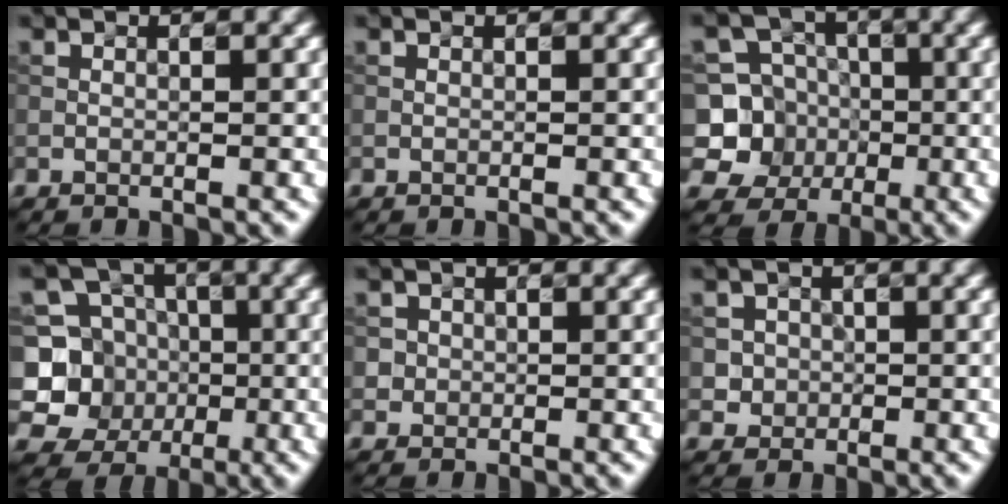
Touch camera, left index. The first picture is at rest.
{"total": 0.0}
{"total": 7.4, "force": [-1.4, 7.1, 1.7], "torque": [-0.042, 0.017, -0.051]}
{"total": 8.7, "force": [-1.6, 8.3, 2.0], "torque": [-0.063, 0.016, -0.049]}
{"total": 1.6, "force": [0.2, 1.6, 0.3], "torque": [0.000, 0.000, 0.015]}
{"total": 2.6, "force": [0.0, 2.5, 0.4], "torque": [0.000, 0.008, 0.006]}